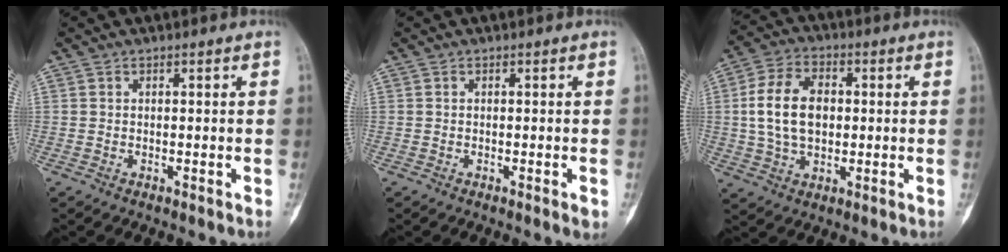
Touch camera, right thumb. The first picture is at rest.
{"total": 2.8, "force": [-0.6, 0.8, 2.6], "torque": [-0.033, -0.008, -0.007]}
{"total": 12.0, "force": [0.7, 7.9, 8.9], "torque": [-0.156, 0.013, 0.014]}